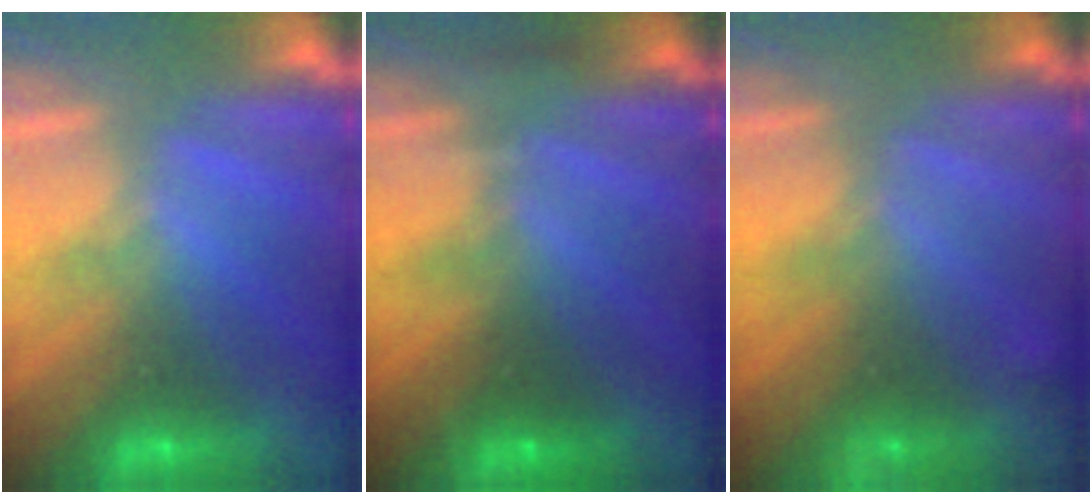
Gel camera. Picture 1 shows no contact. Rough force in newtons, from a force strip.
{"total": 3.3}
{"total": 2.4}